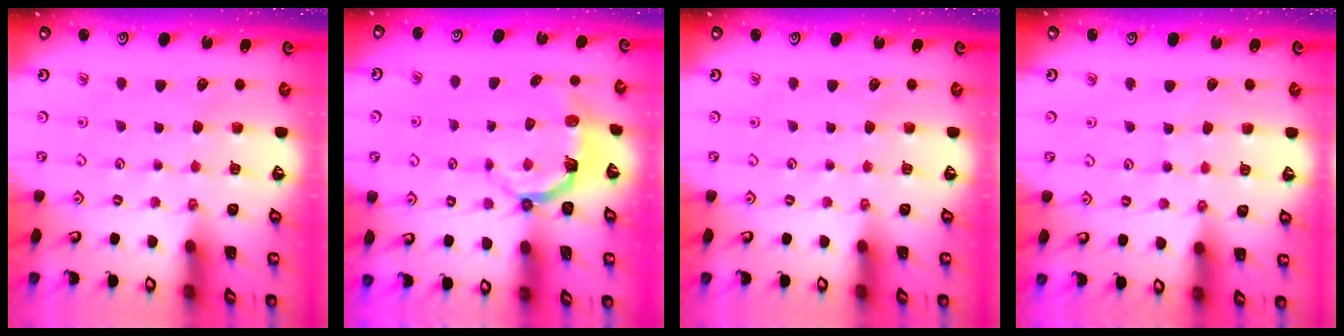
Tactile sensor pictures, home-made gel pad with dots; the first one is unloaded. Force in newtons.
{"total": 4.8, "press": 3.2, "slide": 3.6}
{"total": 0.0}
{"total": 4.7, "press": 4.6, "slide": 0.5}